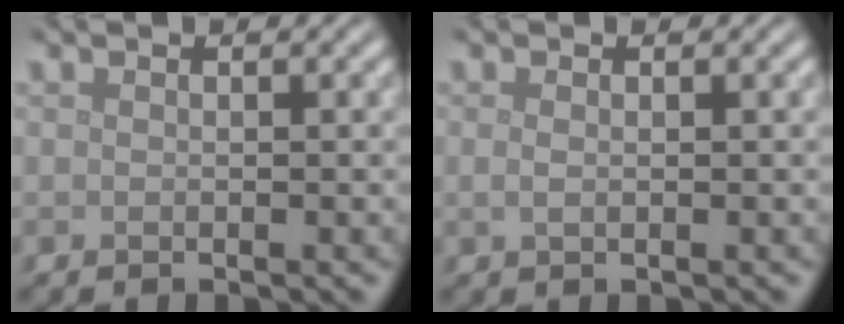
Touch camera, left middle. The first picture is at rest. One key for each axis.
{"total": 0.7, "fx": 0.0, "fy": 0.4, "fz": 0.6, "tx": -0.018, "ty": -0.002, "tz": 0.000}